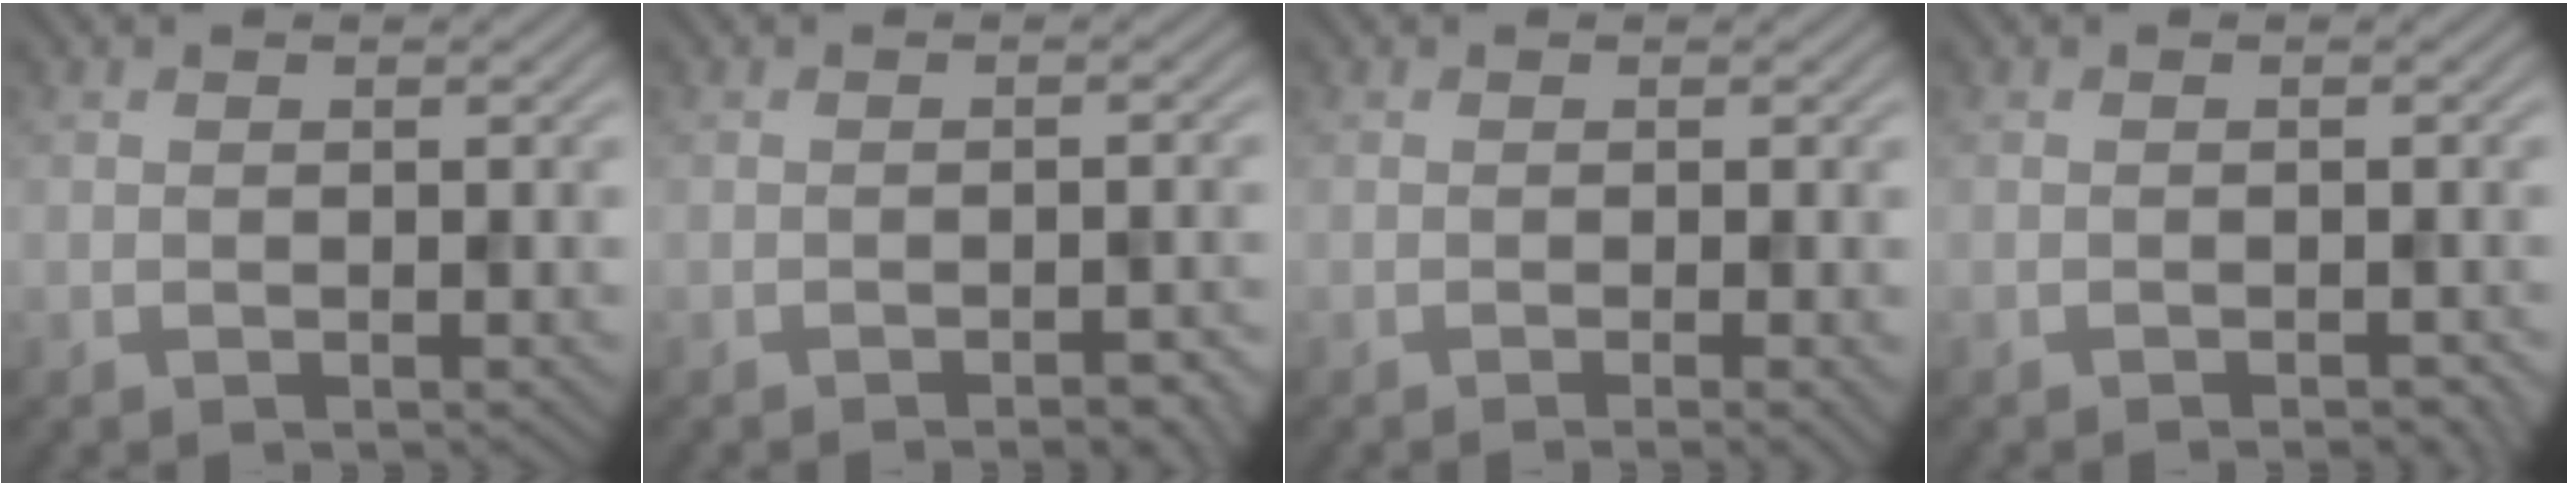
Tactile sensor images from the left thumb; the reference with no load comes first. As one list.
[{"total": 2.4, "force": [-1.7, 0.5, 1.6], "torque": [-0.018, 0.002, -0.023]}, {"total": 1.6, "force": [-0.4, 0.2, 1.5], "torque": [-0.023, -0.003, -0.010]}, {"total": 1.5, "force": [-1.2, 0.4, 0.8], "torque": [-0.007, 0.000, -0.013]}]